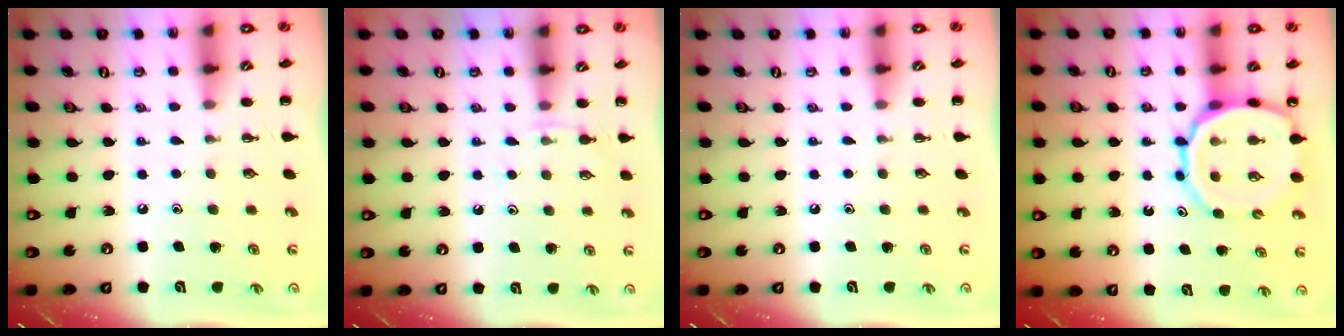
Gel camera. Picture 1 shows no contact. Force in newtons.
{"total": 4.7, "press": 4.6, "slide": 1.3}
{"total": 0.0}
{"total": 14.1, "press": 13.5, "slide": 4.1}